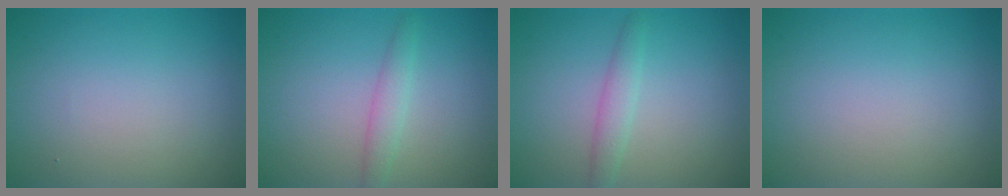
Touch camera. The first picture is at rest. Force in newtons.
{"total": 1.7, "press": 1.7, "slide": 0.0}
{"total": 1.8, "press": 1.8, "slide": 0.1}
{"total": 0.0}